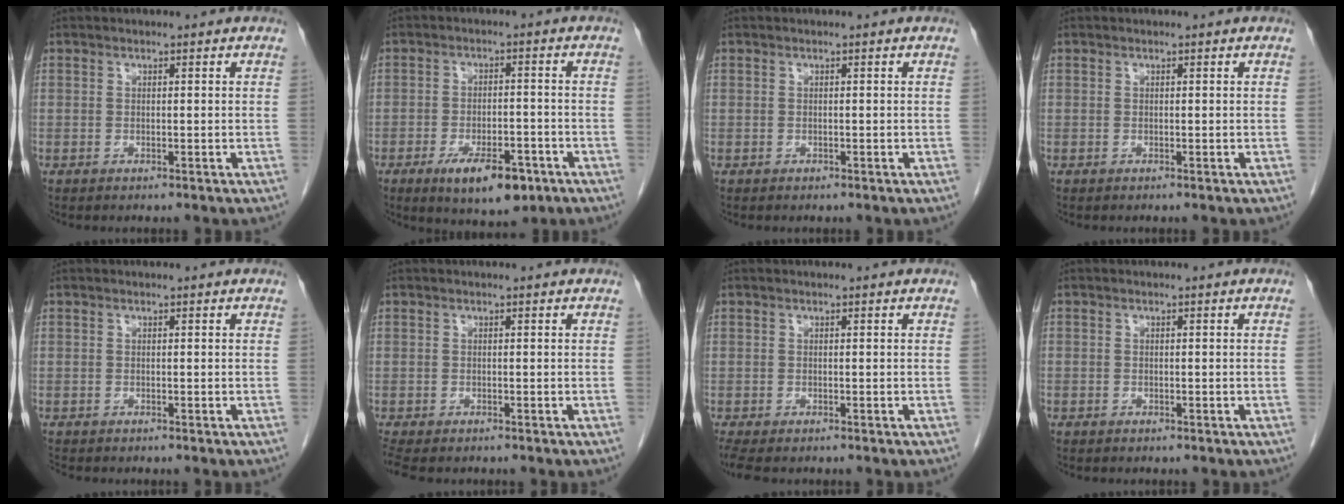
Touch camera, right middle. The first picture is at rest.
{"total": 9.1, "force": [-5.1, 3.5, 6.6], "torque": [-0.102, -0.006, -0.072]}
{"total": 0.0}
{"total": 0.0}
{"total": 0.8, "force": [-0.8, 0.1, 0.1], "torque": [-0.009, -0.004, -0.016]}
{"total": 4.7, "force": [-3.7, 1.7, 2.2], "torque": [-0.043, -0.012, -0.061]}
{"total": 4.4, "force": [-3.5, 1.5, 2.3], "torque": [-0.043, -0.014, -0.056]}
{"total": 0.0}